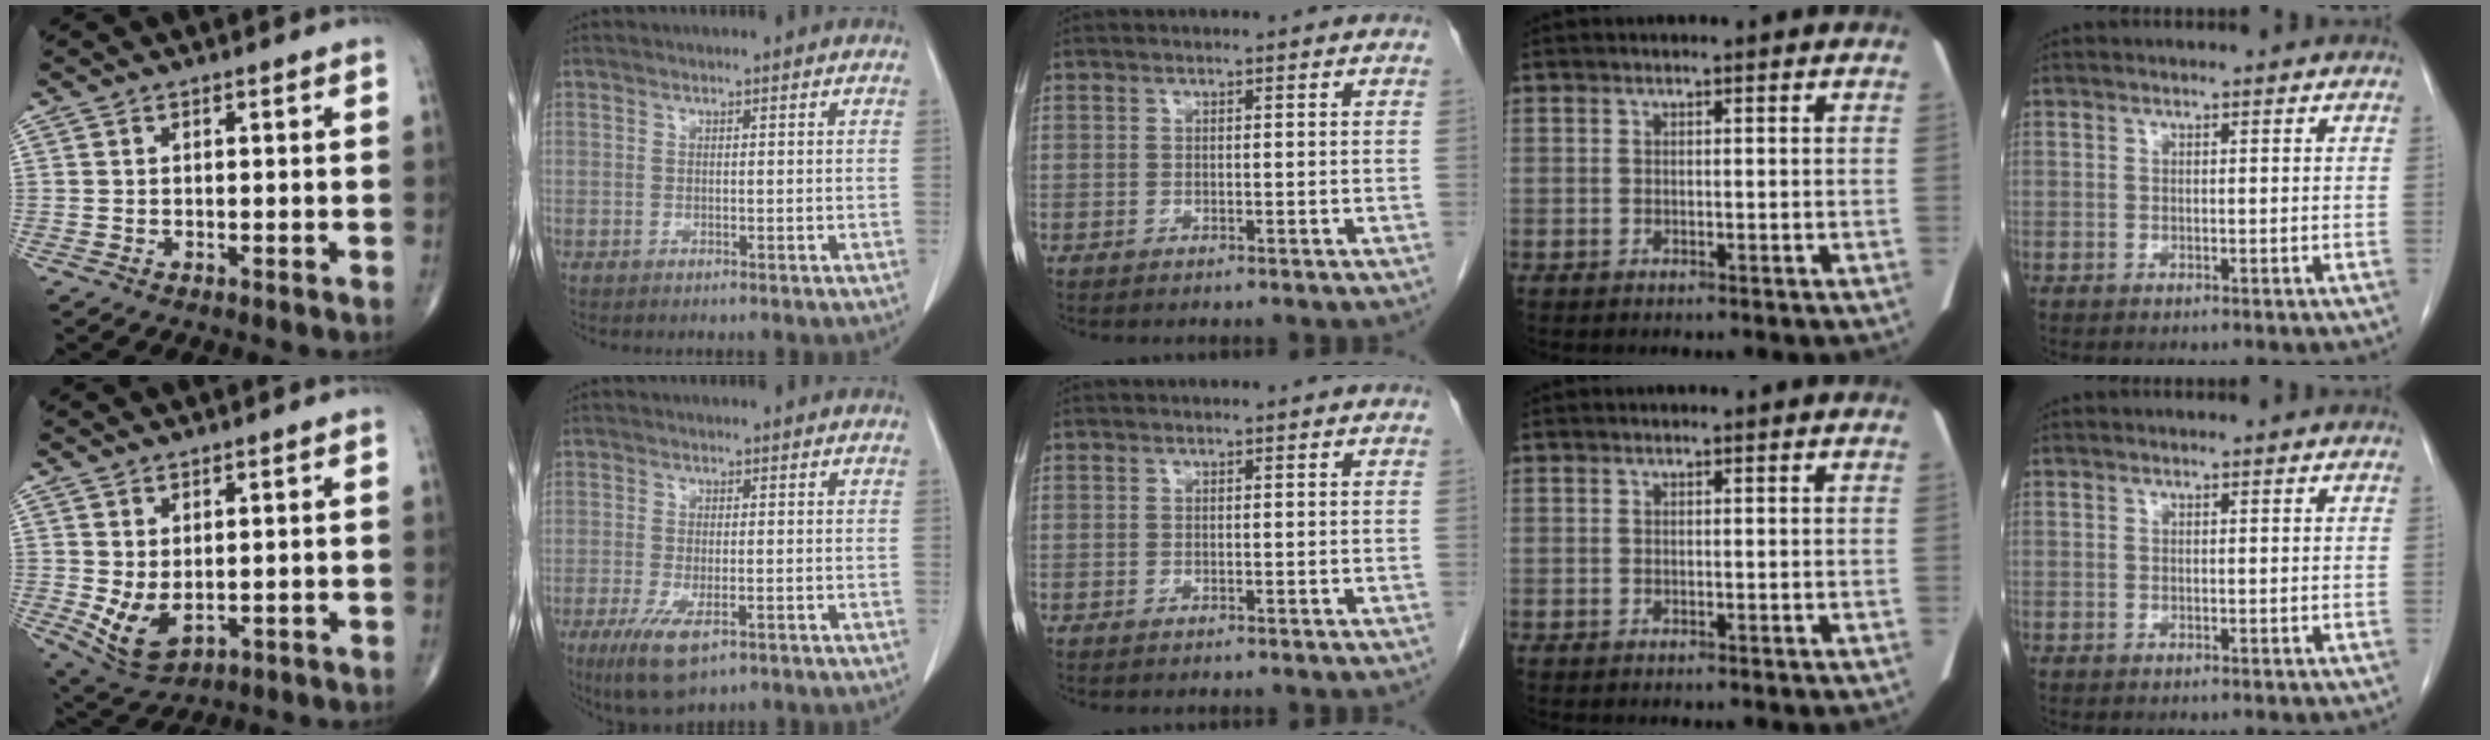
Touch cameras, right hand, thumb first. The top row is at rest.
{"thumb": {"total": 6.7, "force": [-0.1, 3.8, 5.5], "torque": [-0.100, -0.009, 0.019]}, "index": {"total": 7.4, "force": [-4.0, 2.3, 5.7], "torque": [-0.104, -0.019, -0.063]}}